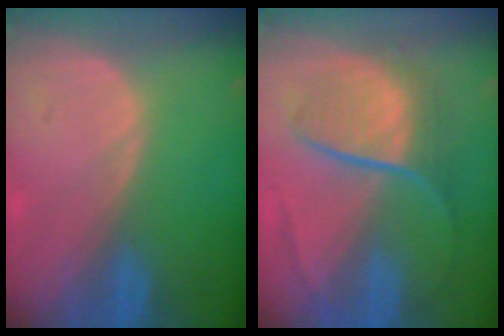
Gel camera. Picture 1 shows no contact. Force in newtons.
{"total": 8.9, "press": 7.5, "slide": 4.7}